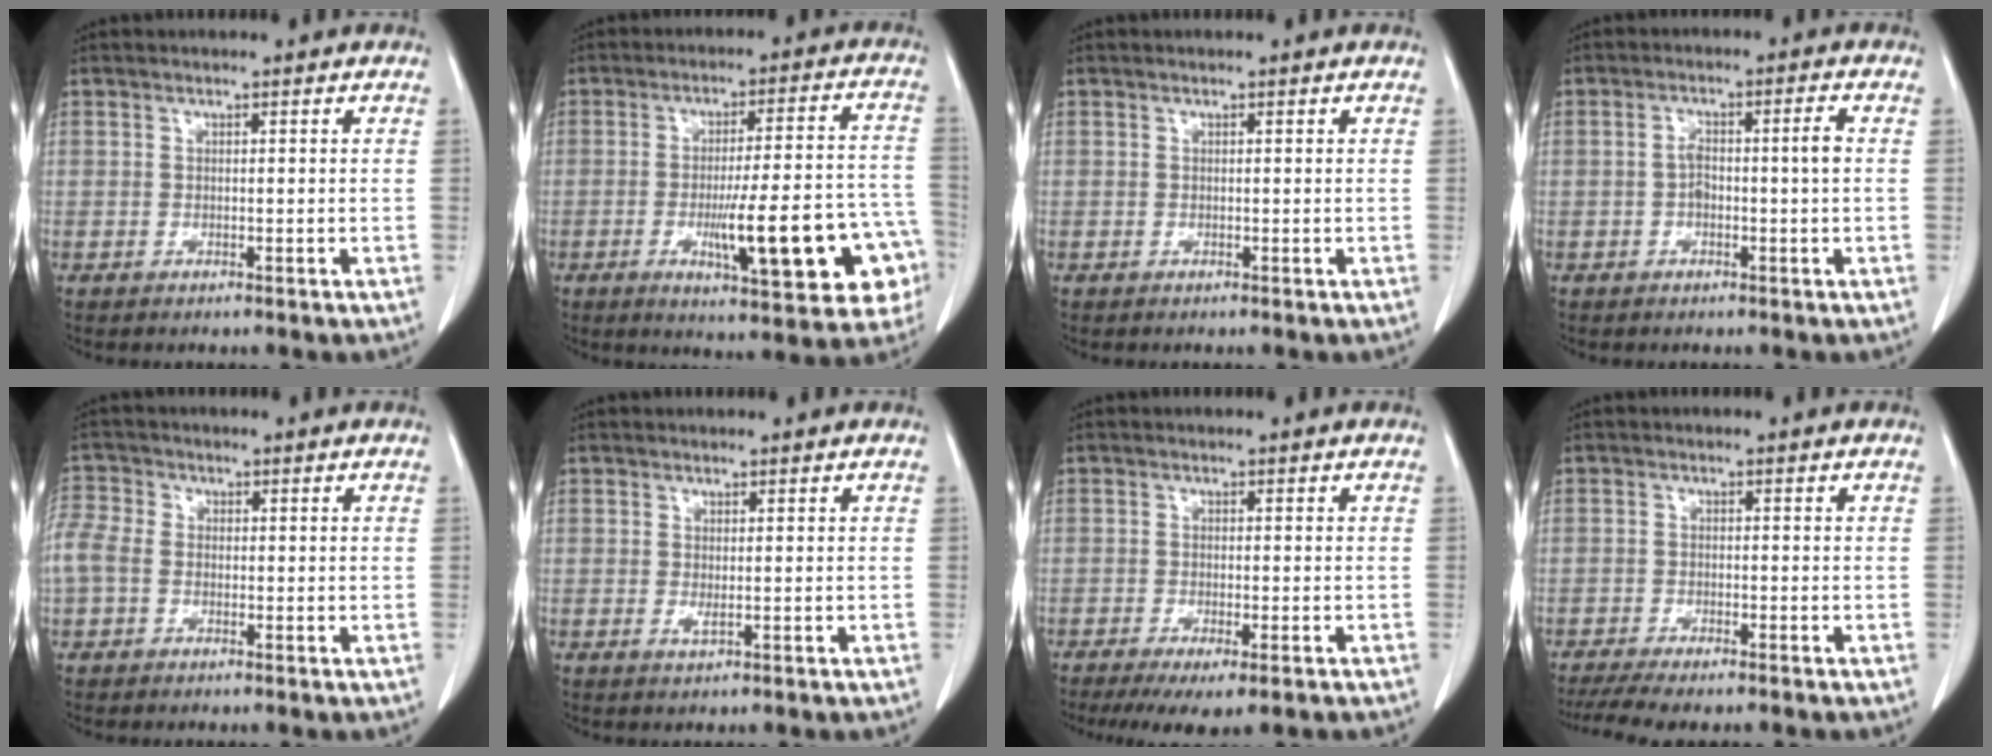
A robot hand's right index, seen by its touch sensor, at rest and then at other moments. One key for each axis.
{"total": 17.5, "fx": -5.6, "fy": 2.8, "fz": 16.3, "tx": -0.163, "ty": 0.023, "tz": -0.063}
{"total": 0.0}
{"total": 4.3, "fx": -0.4, "fy": 0.6, "fz": 4.3, "tx": -0.083, "ty": 0.016, "tz": -0.006}
{"total": 6.6, "fx": -0.4, "fy": 5.2, "fz": 4.1, "tx": -0.120, "ty": 0.024, "tz": -0.009}
{"total": 0.8, "fx": 0.0, "fy": 0.1, "fz": 0.8, "tx": -0.021, "ty": -0.006, "tz": 0.003}
{"total": 7.5, "fx": -5.4, "fy": 1.3, "fz": 5.0, "tx": -0.070, "ty": -0.020, "tz": -0.081}
{"total": 6.9, "fx": -5.6, "fy": 0.8, "fz": 3.8, "tx": -0.063, "ty": -0.016, "tz": -0.091}